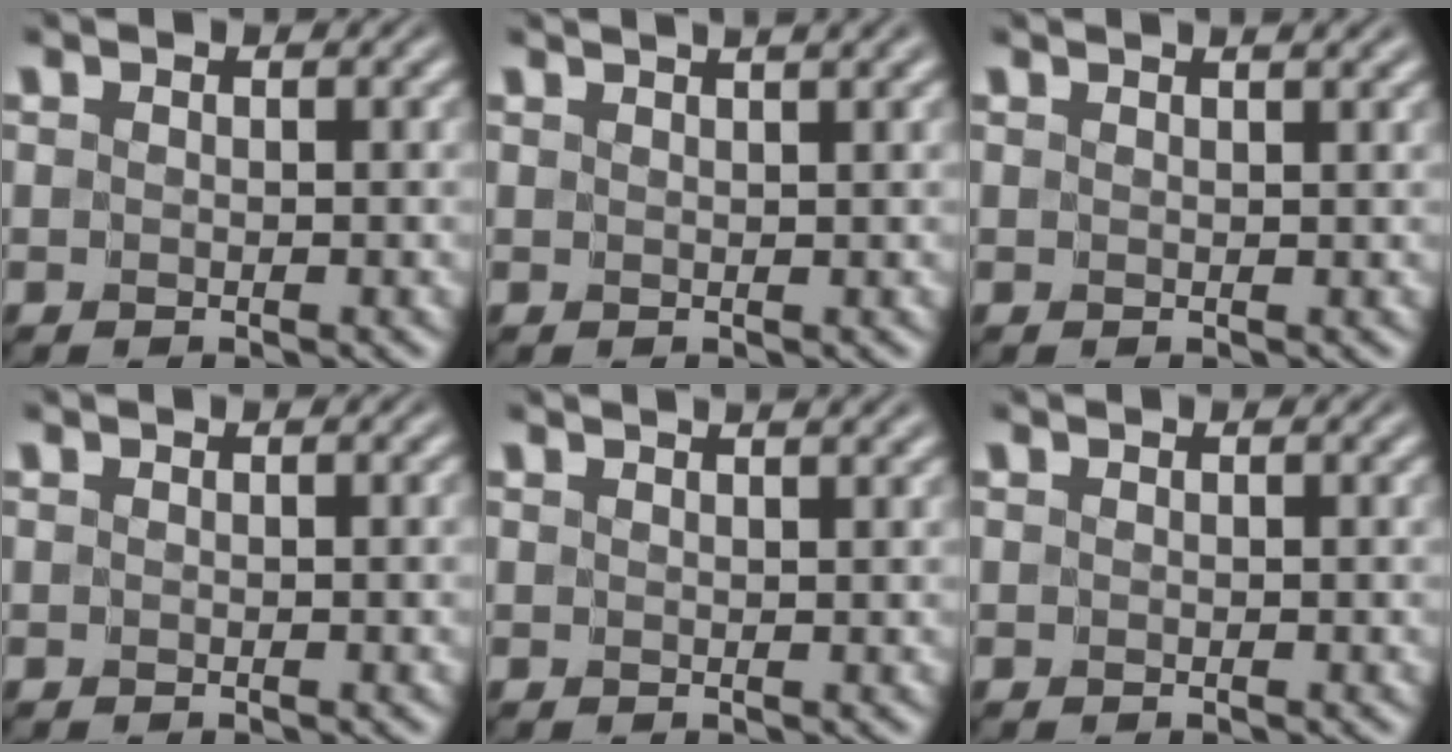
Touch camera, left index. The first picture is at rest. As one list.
[{"total": 3.5, "force": [2.6, 1.1, 2.1], "torque": [-0.006, 0.013, 0.009]}, {"total": 2.2, "force": [1.9, 0.5, 1.0], "torque": [-0.001, 0.000, 0.007]}, {"total": 0.0}, {"total": 2.7, "force": [2.2, 0.8, 1.4], "torque": [-0.002, 0.006, 0.005]}, {"total": 0.0}]